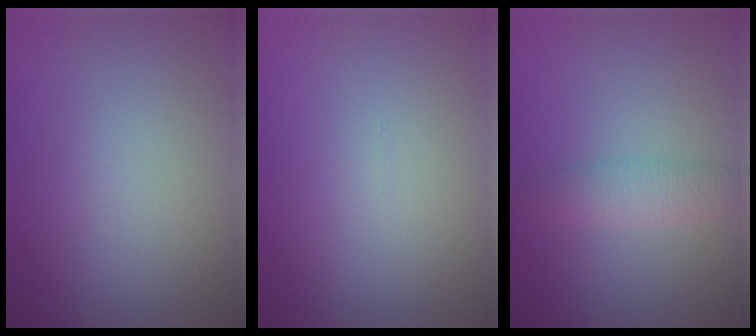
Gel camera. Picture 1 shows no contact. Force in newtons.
{"total": 0.0}
{"total": 2.4, "press": 2.4, "slide": 0.1}